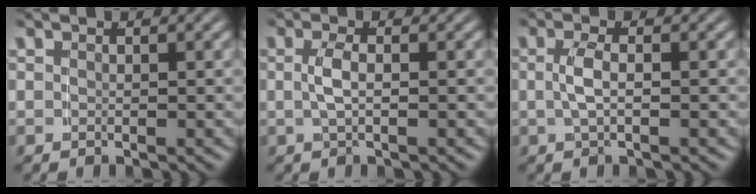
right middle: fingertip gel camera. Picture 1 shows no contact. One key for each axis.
{"total": 1.7, "fx": -0.2, "fy": 0.0, "fz": 1.7, "tx": -0.039, "ty": -0.001, "tz": 0.002}
{"total": 1.9, "fx": -0.2, "fy": 0.0, "fz": 1.9, "tx": -0.044, "ty": -0.001, "tz": 0.001}